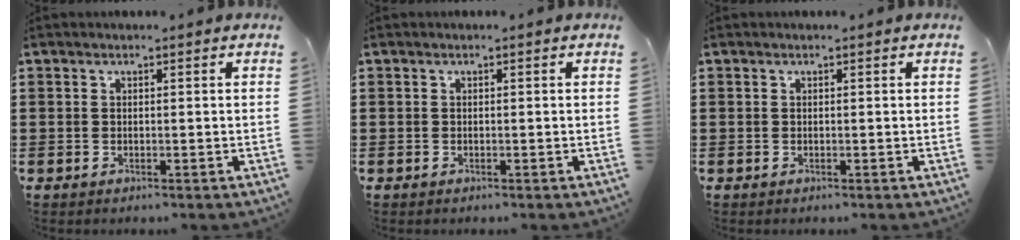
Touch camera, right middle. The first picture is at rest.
{"total": 0.0}
{"total": 0.0}